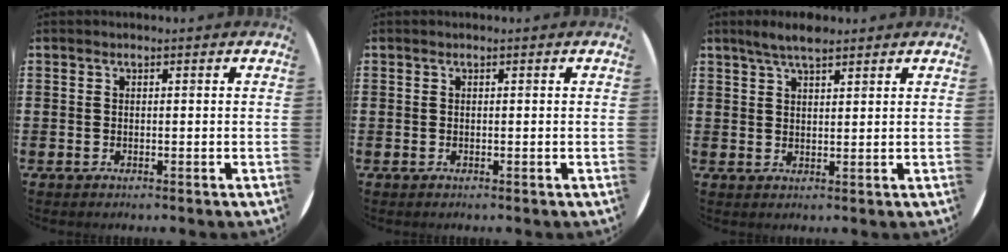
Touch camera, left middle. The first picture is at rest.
{"total": 0.0}
{"total": 3.7, "force": [3.0, 0.9, 1.9], "torque": [-0.036, -0.001, 0.053]}